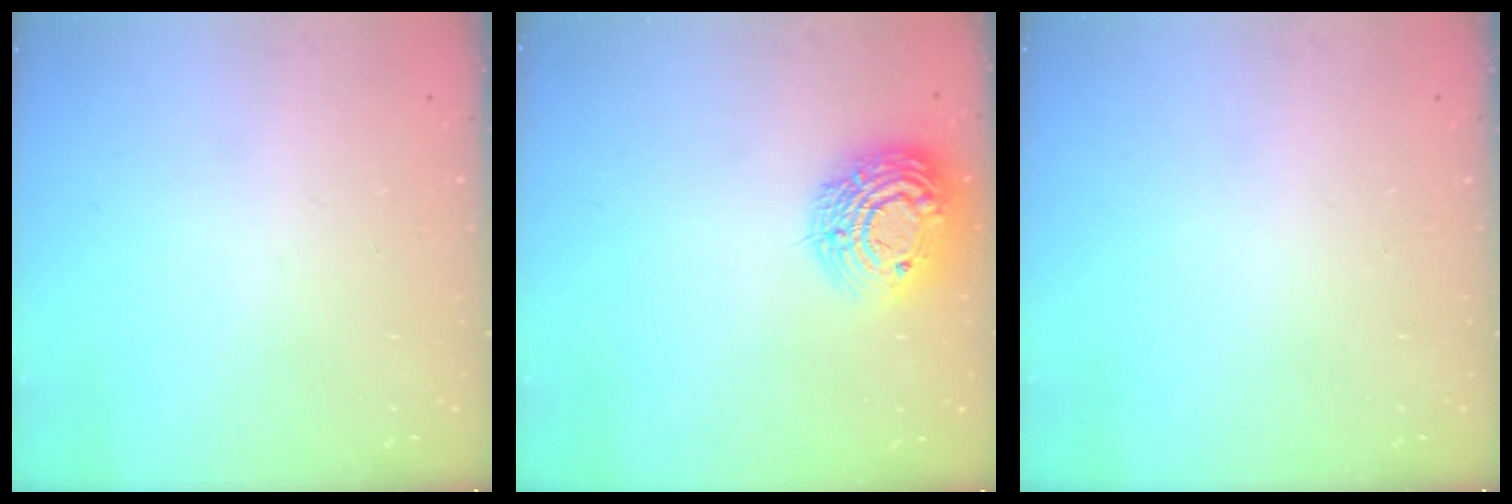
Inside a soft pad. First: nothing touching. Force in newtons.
{"total": 16.2, "press": 16.2, "slide": 1.2}
{"total": 0.0}